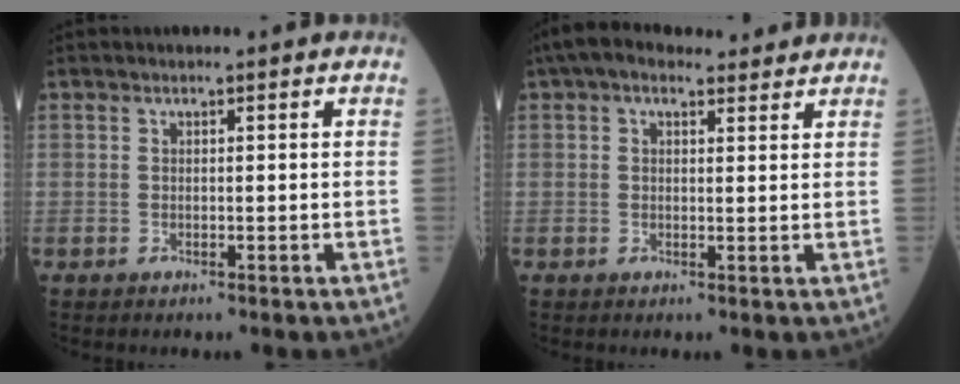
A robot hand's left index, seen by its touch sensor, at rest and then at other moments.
{"total": 7.1, "force": [5.5, 3.0, 3.4], "torque": [-0.059, 0.042, 0.086]}